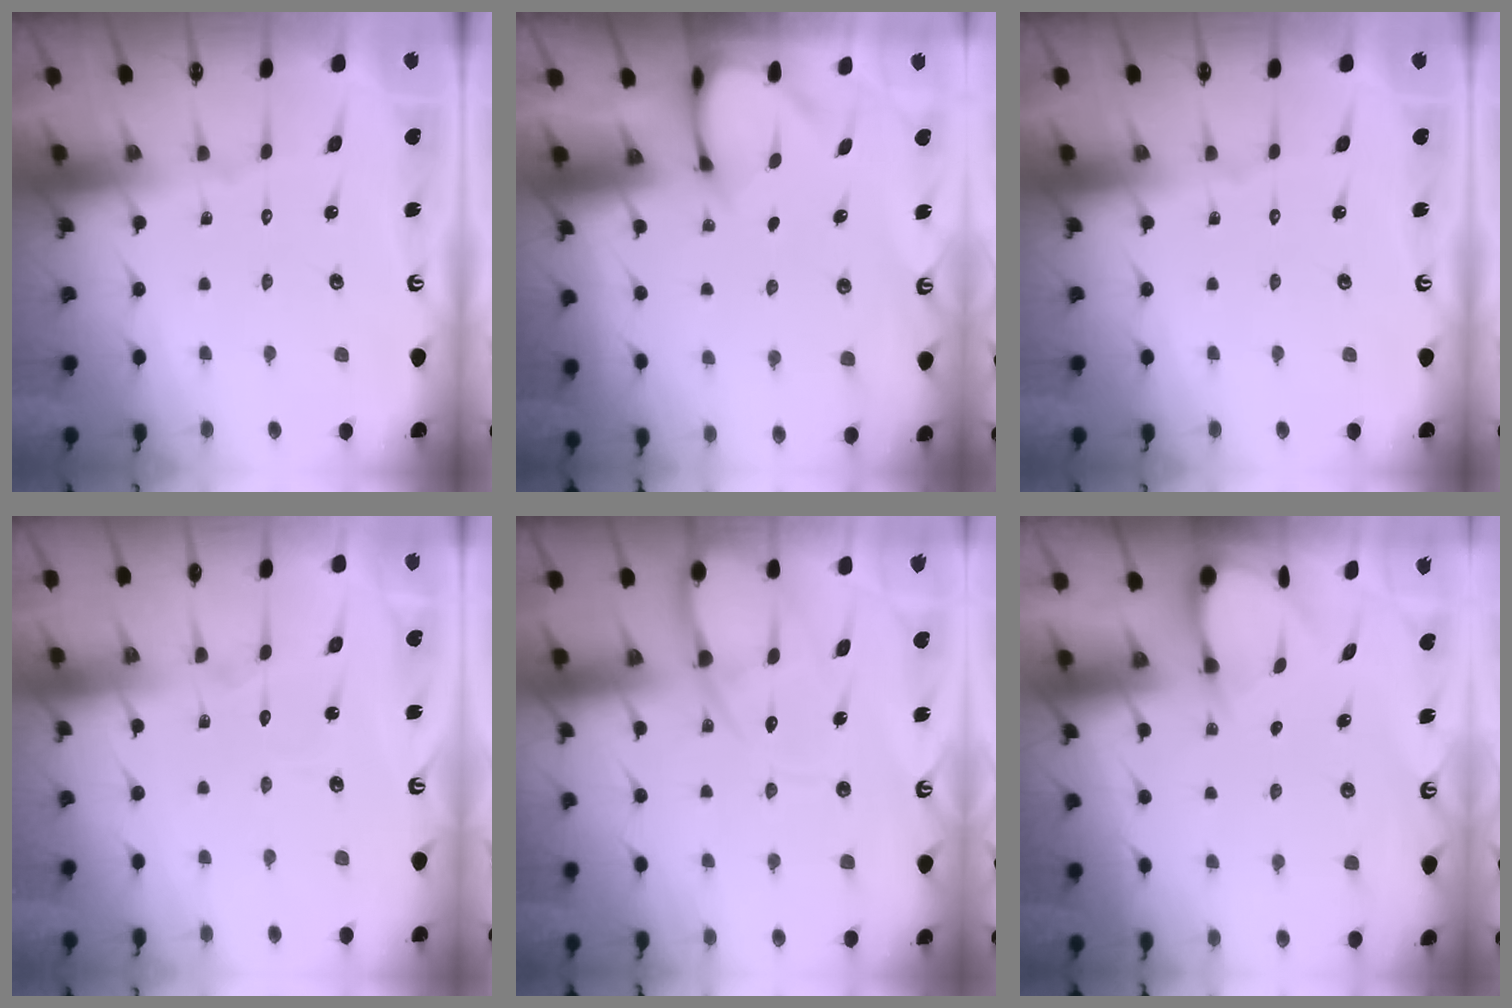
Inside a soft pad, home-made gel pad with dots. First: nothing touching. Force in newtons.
{"total": 3.0, "press": 3.0, "slide": 0.3}
{"total": 0.0}
{"total": 3.5, "press": 3.5, "slide": 0.3}
{"total": 11.4, "press": 11.3, "slide": 1.3}
{"total": 3.5, "press": 3.5, "slide": 0.4}